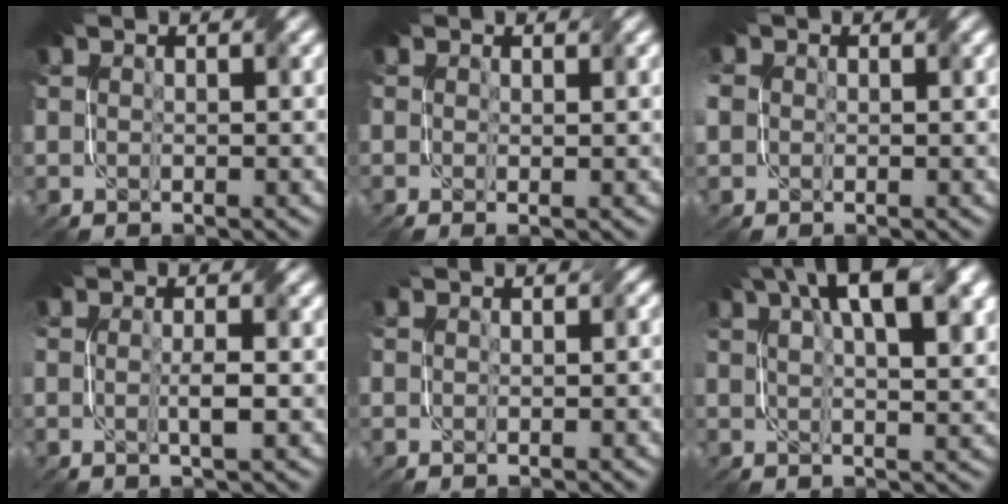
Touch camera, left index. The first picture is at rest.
{"total": 0.6, "force": [0.0, 0.1, 0.6], "torque": [-0.011, -0.006, 0.000]}
{"total": 3.8, "force": [0.0, 3.3, 2.0], "torque": [-0.053, 0.005, 0.000]}
{"total": 1.6, "force": [-0.1, 0.0, 1.6], "torque": [-0.030, 0.004, -0.005]}
{"total": 1.5, "force": [0.2, 0.9, 1.3], "torque": [-0.010, 0.001, 0.000]}
{"total": 8.7, "force": [4.2, 2.9, 7.0], "torque": [-0.099, 0.023, 0.063]}